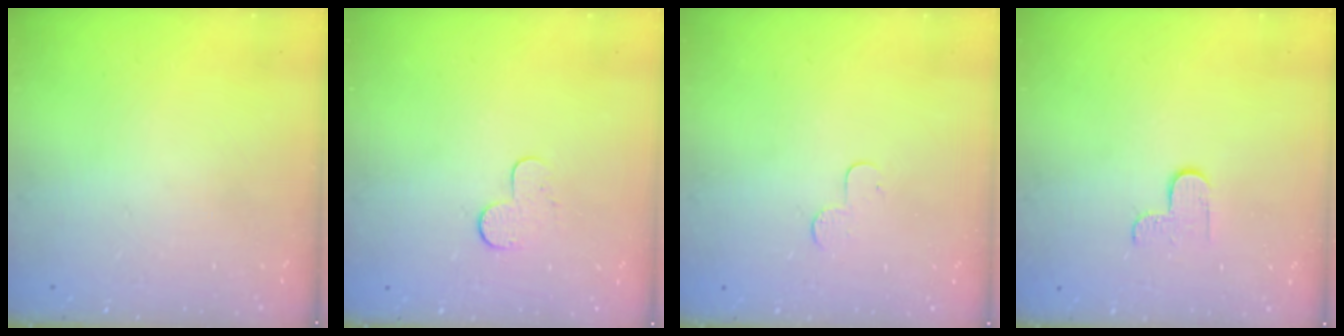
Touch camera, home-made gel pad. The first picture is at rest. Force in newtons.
{"total": 5.0, "press": 5.0, "slide": 0.5}
{"total": 3.9, "press": 3.9, "slide": 0.4}
{"total": 2.9, "press": 2.9, "slide": 0.3}